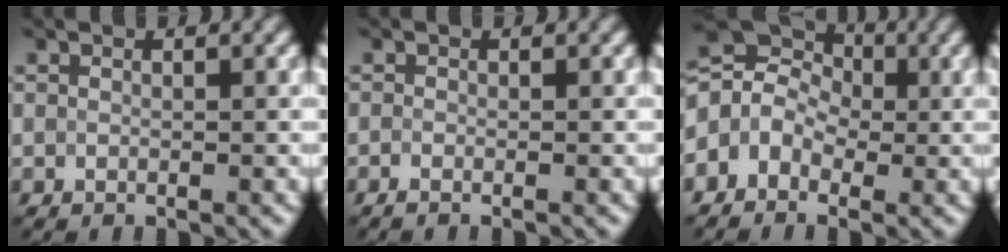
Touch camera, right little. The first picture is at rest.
{"total": 0.8, "force": [-0.6, 0.2, 0.5], "torque": [-0.008, -0.004, -0.014]}
{"total": 5.1, "force": [-0.6, 4.3, 2.7], "torque": [-0.042, 0.024, -0.026]}